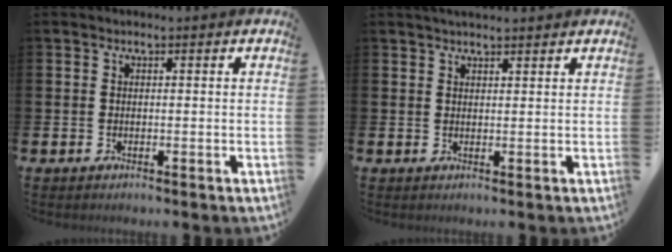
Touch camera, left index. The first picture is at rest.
{"total": 2.0, "force": [1.9, 0.2, 0.6], "torque": [-0.008, -0.006, 0.034]}